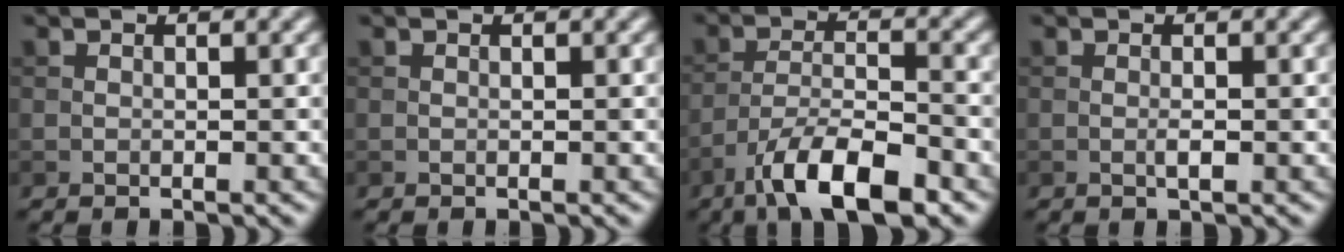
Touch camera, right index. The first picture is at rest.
{"total": 0.0}
{"total": 8.1, "force": [-5.4, 2.4, 5.6], "torque": [-0.094, 0.001, -0.099]}
{"total": 0.8, "force": [-0.2, 0.1, 0.8], "torque": [-0.016, -0.002, -0.005]}